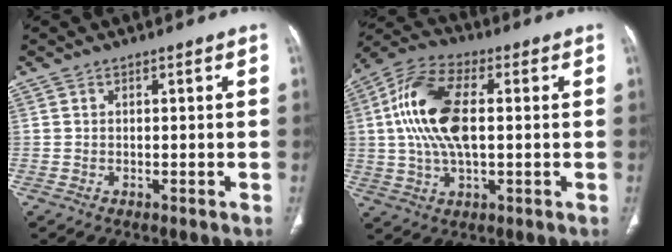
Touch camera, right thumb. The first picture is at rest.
{"total": 15.1, "force": [1.6, 7.4, 13.0], "torque": [-0.271, 0.018, 0.027]}